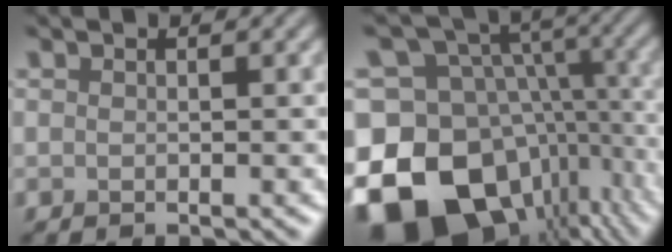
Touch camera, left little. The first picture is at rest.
{"total": 18.2, "force": [-7.2, 13.3, 10.2], "torque": [-0.209, 0.005, -0.103]}